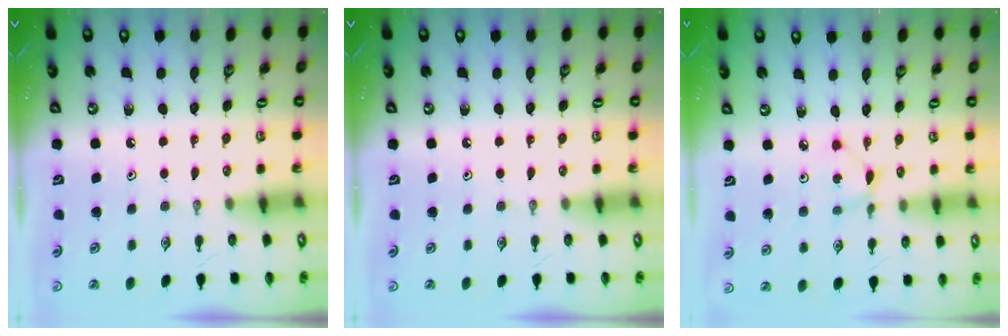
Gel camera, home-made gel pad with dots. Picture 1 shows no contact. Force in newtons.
{"total": 0.0}
{"total": 2.0, "press": 2.0, "slide": 0.2}